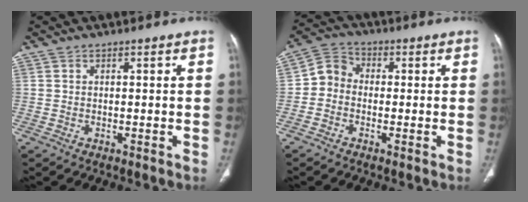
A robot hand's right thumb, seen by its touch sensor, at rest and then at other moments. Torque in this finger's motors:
{"motor_torque": [-0.34, 0.15, -0.29, -0.20, 0.08]}